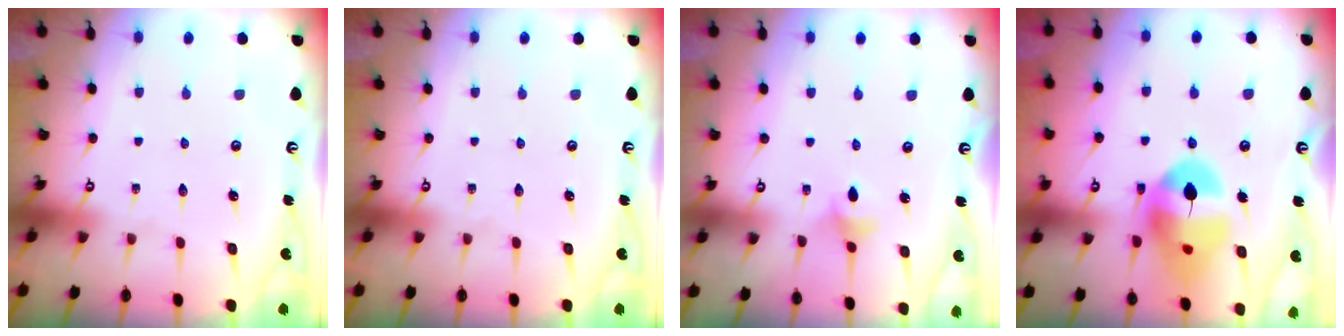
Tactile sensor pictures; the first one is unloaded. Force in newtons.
{"total": 0.0}
{"total": 5.0, "press": 4.9, "slide": 1.0}
{"total": 15.5, "press": 15.5, "slide": 1.6}